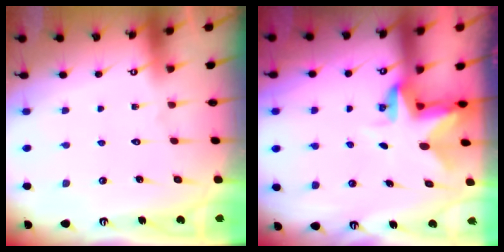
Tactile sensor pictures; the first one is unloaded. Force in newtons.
{"total": 3.0, "press": 3.0, "slide": 0.4}